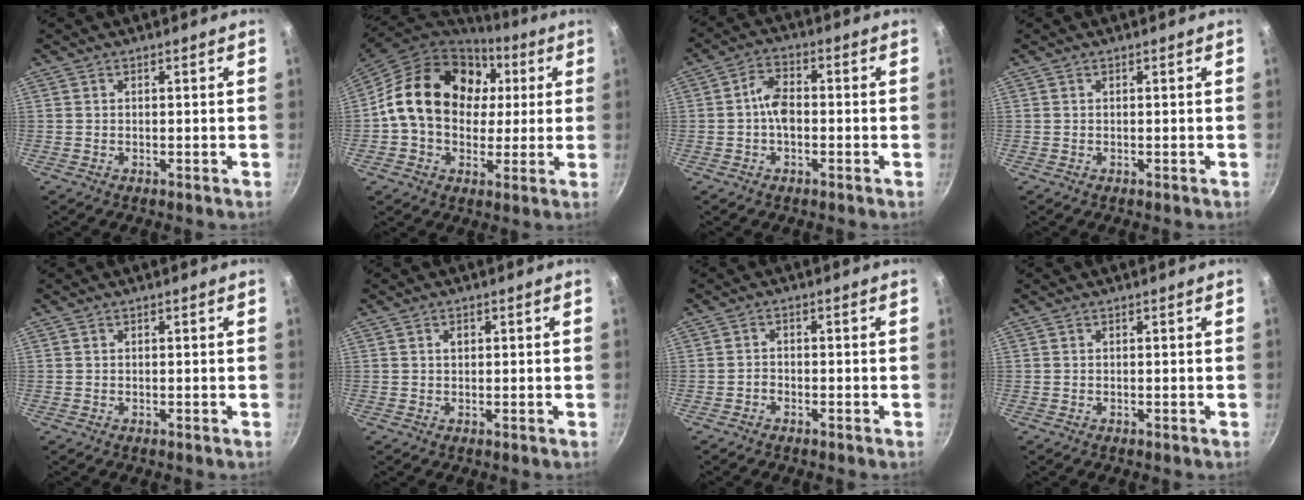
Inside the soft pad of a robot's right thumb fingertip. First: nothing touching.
{"total": 20.6, "force": [3.8, 16.0, 12.4], "torque": [-0.188, 0.020, 0.055]}
{"total": 5.5, "force": [-0.8, 3.4, 4.3], "torque": [-0.067, 0.023, -0.024]}
{"total": 0.0}
{"total": 0.0}
{"total": 1.2, "force": [0.4, 0.9, 0.7], "torque": [-0.006, 0.003, 0.005]}
{"total": 1.4, "force": [-1.1, 0.7, 0.4], "torque": [-0.011, 0.011, -0.023]}
{"total": 0.0}